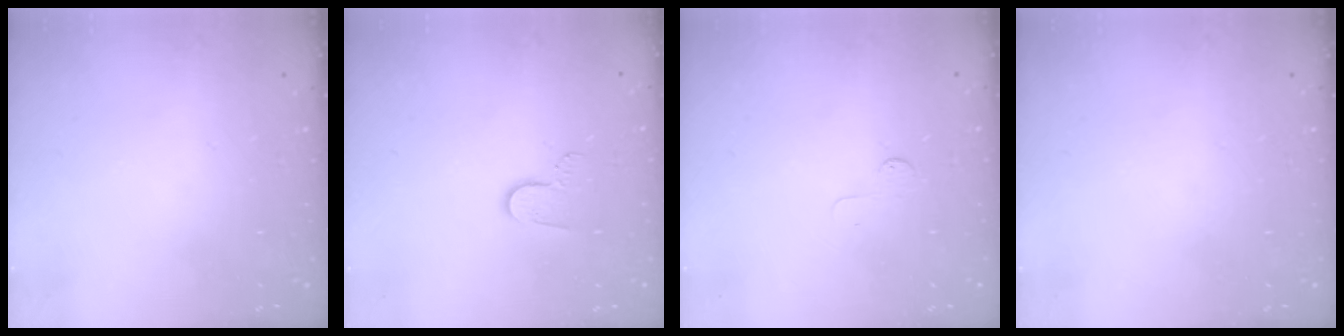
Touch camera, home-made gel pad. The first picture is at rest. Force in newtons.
{"total": 7.0, "press": 7.0, "slide": 0.5}
{"total": 2.6, "press": 2.6, "slide": 0.3}
{"total": 0.0}